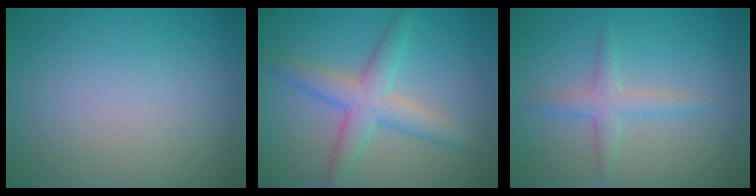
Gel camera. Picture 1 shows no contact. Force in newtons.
{"total": 4.2, "press": 4.2, "slide": 0.1}
{"total": 2.2, "press": 2.2, "slide": 0.1}